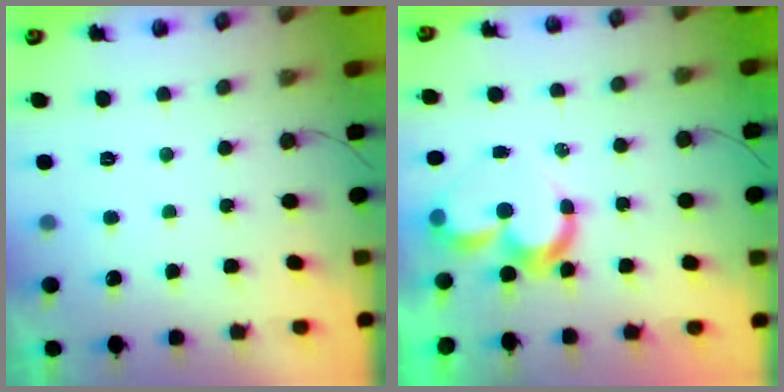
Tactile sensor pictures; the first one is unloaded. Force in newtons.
{"total": 9.0, "press": 9.0, "slide": 0.9}